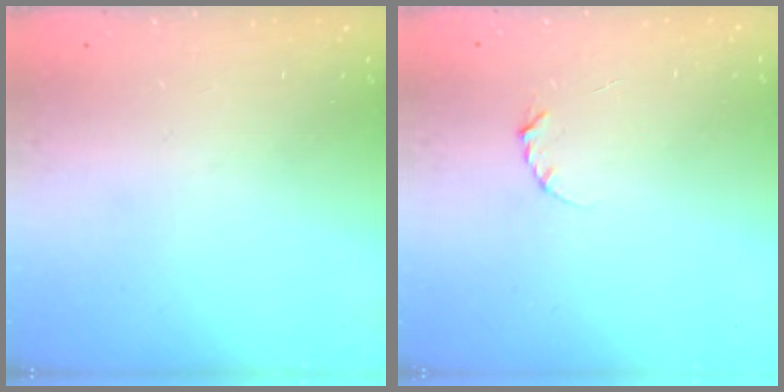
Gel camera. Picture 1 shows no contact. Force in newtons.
{"total": 2.3, "press": 2.3, "slide": 0.4}